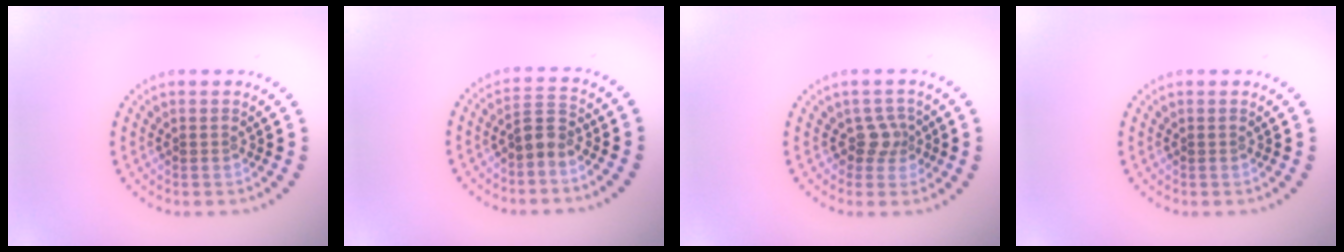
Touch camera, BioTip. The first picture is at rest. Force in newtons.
{"total": 1.9, "press": 1.6, "slide": 1.1}
{"total": 1.9, "press": 1.3, "slide": 1.4}
{"total": 0.0}